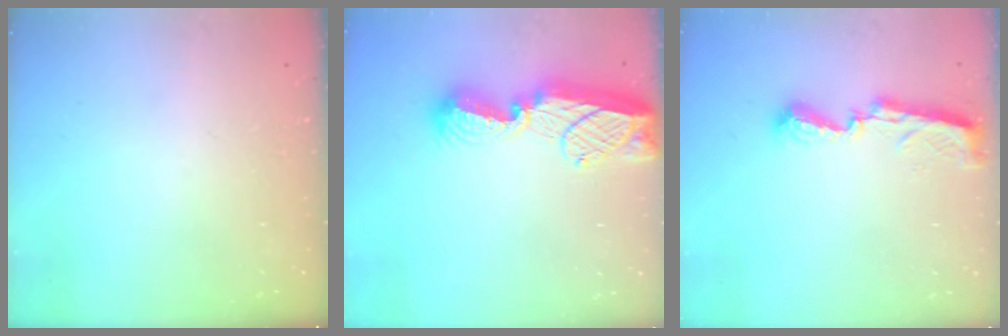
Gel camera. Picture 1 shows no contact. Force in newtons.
{"total": 14.7, "press": 14.7, "slide": 1.1}
{"total": 8.6, "press": 8.6, "slide": 0.4}